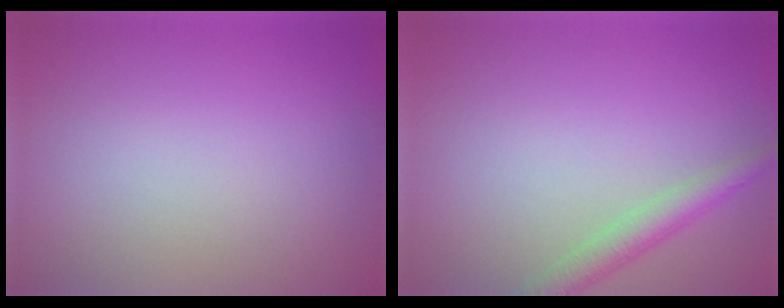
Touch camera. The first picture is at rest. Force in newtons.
{"total": 2.6, "press": 2.6, "slide": 0.1}